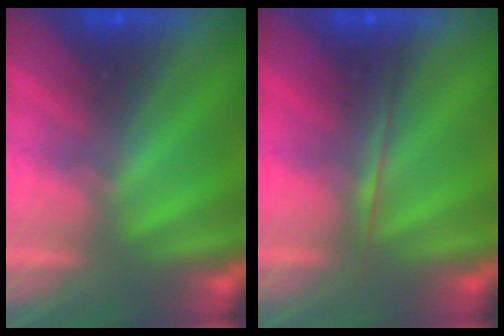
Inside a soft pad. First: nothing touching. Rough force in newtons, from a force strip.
{"total": 1.7}